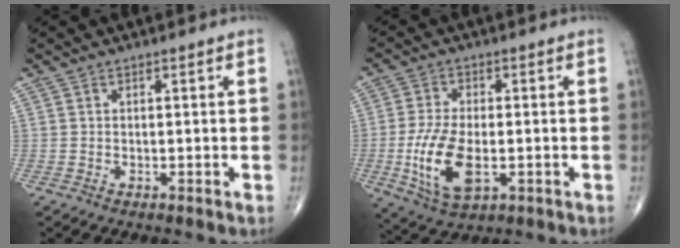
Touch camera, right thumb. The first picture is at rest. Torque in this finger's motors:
{"motor_torque": [0.77, 0.99, 1.16, 0.28, 0.42]}